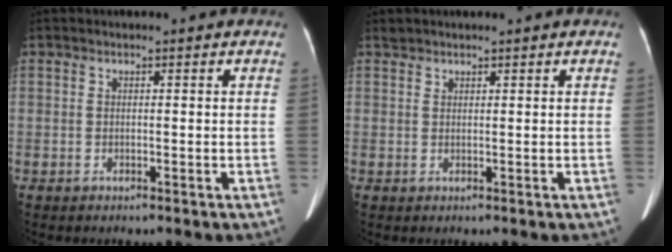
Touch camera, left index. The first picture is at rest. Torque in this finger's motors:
{"motor_torque": [-0.09, -0.01, -0.01, 0.01]}